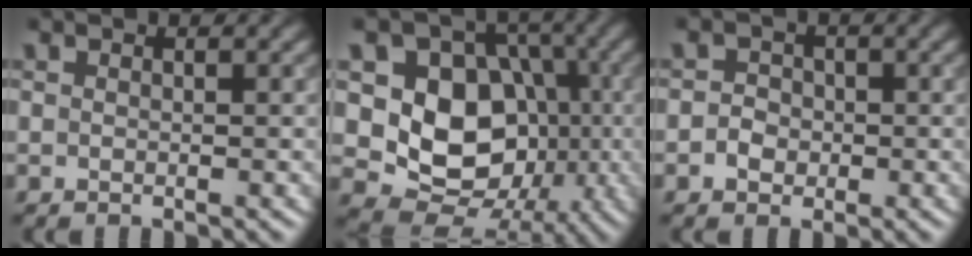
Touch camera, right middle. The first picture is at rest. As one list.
[{"total": 10.7, "force": [-0.4, 8.5, 6.4], "torque": [-0.097, -0.007, -0.023]}, {"total": 1.8, "force": [-0.5, 1.6, 0.7], "torque": [0.005, 0.001, -0.018]}]